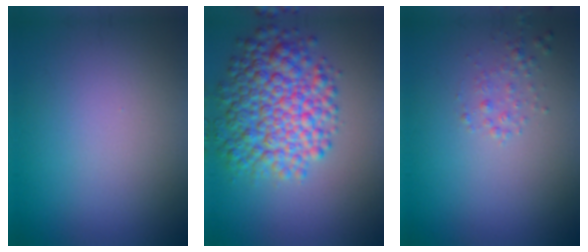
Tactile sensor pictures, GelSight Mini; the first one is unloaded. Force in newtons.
{"total": 7.7, "press": 7.7, "slide": 0.2}
{"total": 1.2, "press": 1.2, "slide": 0.1}